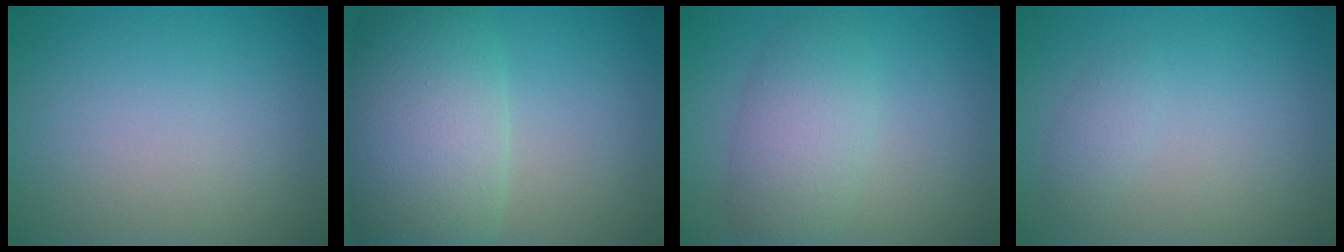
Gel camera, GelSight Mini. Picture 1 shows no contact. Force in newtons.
{"total": 8.0, "press": 8.0, "slide": 0.7}
{"total": 4.2, "press": 4.2, "slide": 0.3}
{"total": 2.3, "press": 2.3, "slide": 0.2}